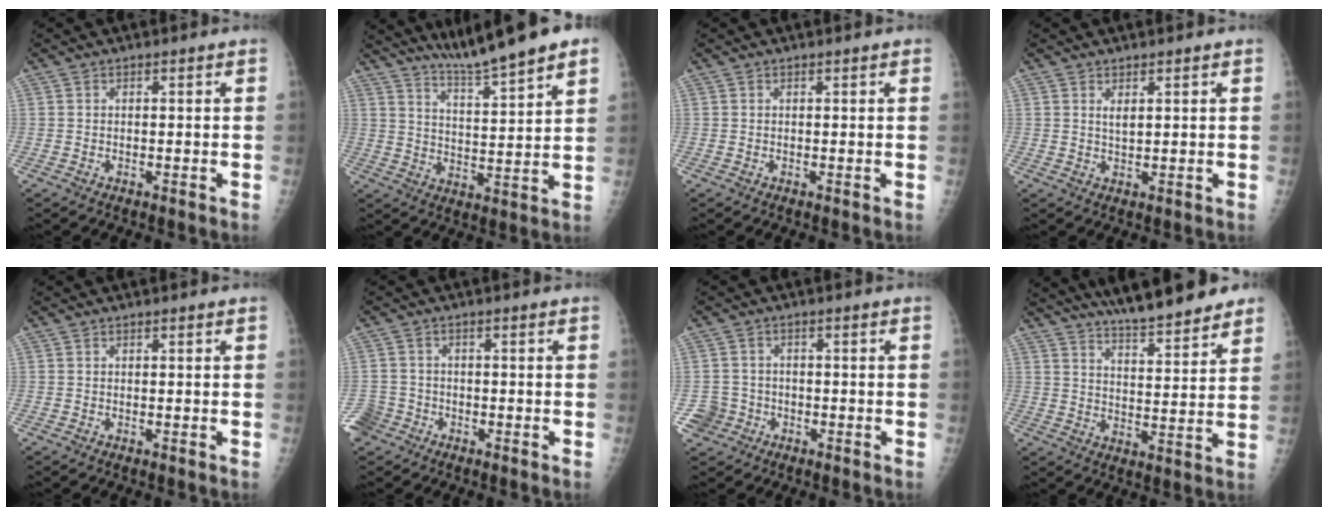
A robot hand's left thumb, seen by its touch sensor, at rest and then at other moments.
{"total": 13.0, "force": [10.4, 0.7, 7.8], "torque": [-0.113, -0.051, 0.170]}
{"total": 1.0, "force": [0.8, 0.1, 0.6], "torque": [-0.006, 0.005, 0.010]}
{"total": 1.8, "force": [1.0, 0.6, 1.4], "torque": [-0.023, -0.010, 0.020]}
{"total": 0.0}
{"total": 4.8, "force": [-3.0, 3.7, 0.6], "torque": [-0.009, 0.016, -0.059]}
{"total": 4.1, "force": [-1.7, 3.7, 0.0], "torque": [0.020, 0.016, -0.032]}
{"total": 17.5, "force": [14.6, 3.3, 9.1], "torque": [-0.113, -0.063, 0.211]}